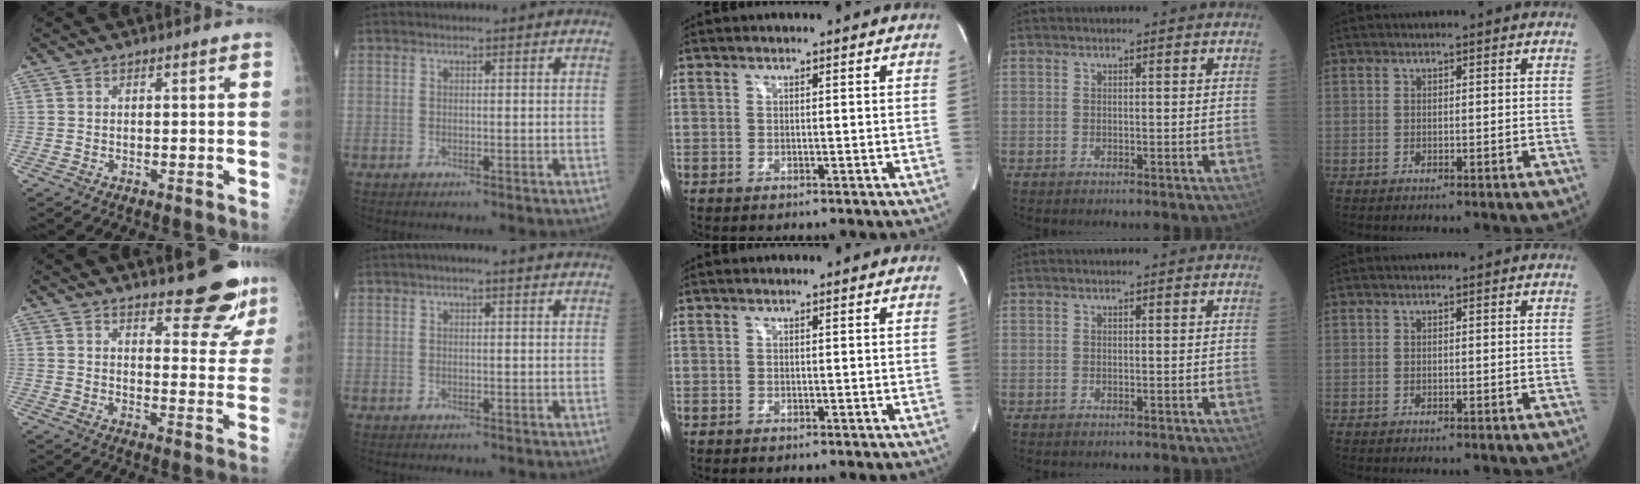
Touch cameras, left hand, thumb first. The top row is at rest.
{"thumb": {"total": 11.6, "force": [9.7, 2.8, 5.7], "torque": [-0.041, -0.076, 0.120]}, "index": {"total": 3.9, "force": [2.9, 0.7, 2.5], "torque": [-0.038, 0.033, 0.038]}}